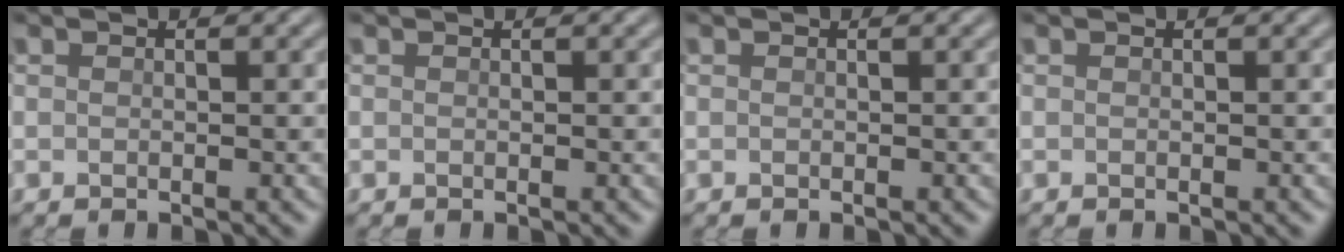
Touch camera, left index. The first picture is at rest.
{"total": 0.0}
{"total": 0.0}
{"total": 0.0}